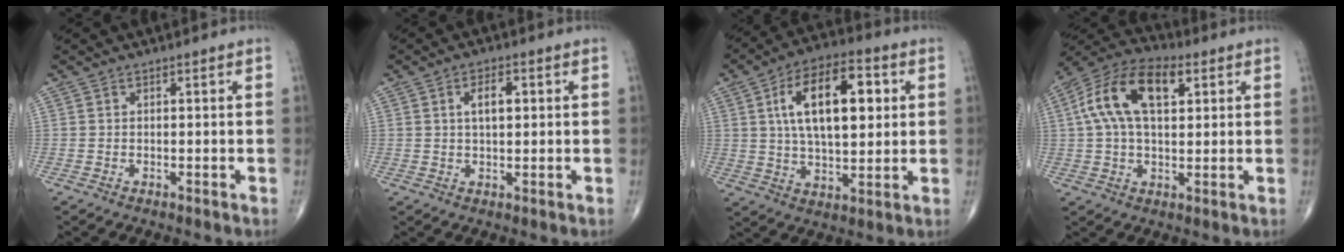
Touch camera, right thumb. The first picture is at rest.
{"total": 4.4, "force": [1.0, 2.1, 3.7], "torque": [-0.059, 0.002, 0.017]}
{"total": 17.5, "force": [4.2, 8.5, 14.7], "torque": [-0.223, 0.005, 0.067]}
{"total": 14.9, "force": [4.1, 8.0, 11.8], "torque": [-0.219, 0.023, 0.067]}